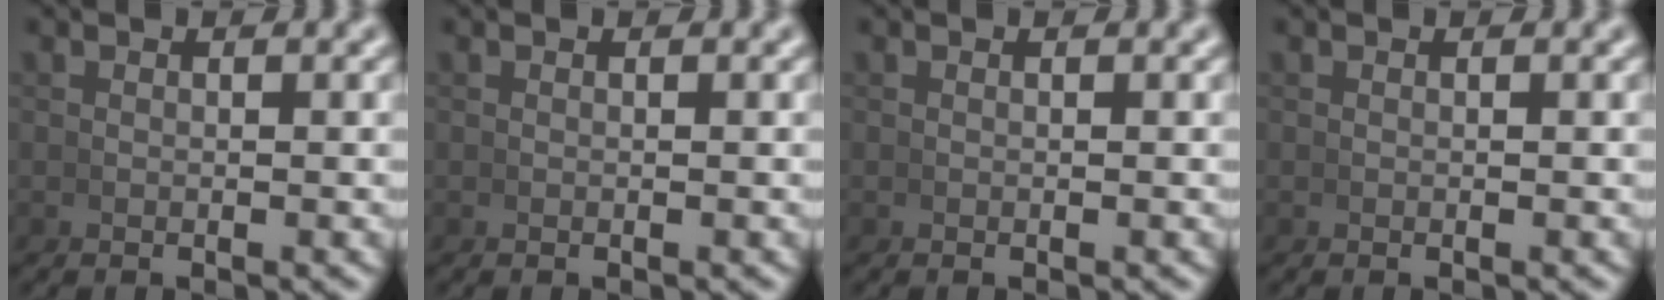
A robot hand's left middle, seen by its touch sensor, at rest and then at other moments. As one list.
[{"total": 0.0}, {"total": 0.0}, {"total": 0.0}]